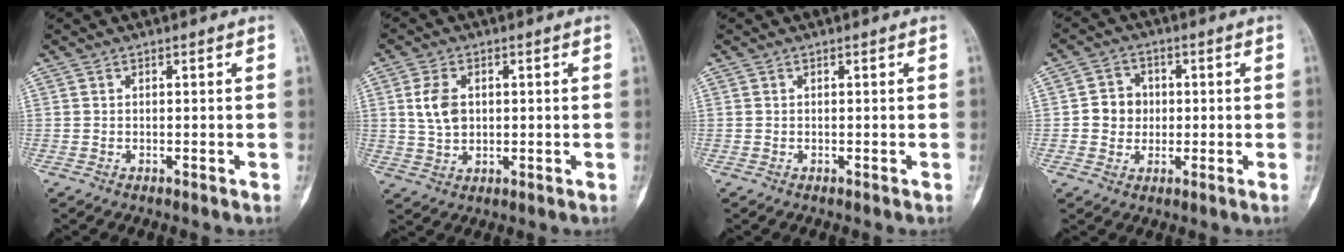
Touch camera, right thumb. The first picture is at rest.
{"total": 6.1, "force": [1.1, 4.1, 4.3], "torque": [-0.077, -0.001, 0.026]}
{"total": 0.0}
{"total": 5.4, "force": [0.0, 4.9, 2.3], "torque": [-0.011, 0.009, -0.006]}